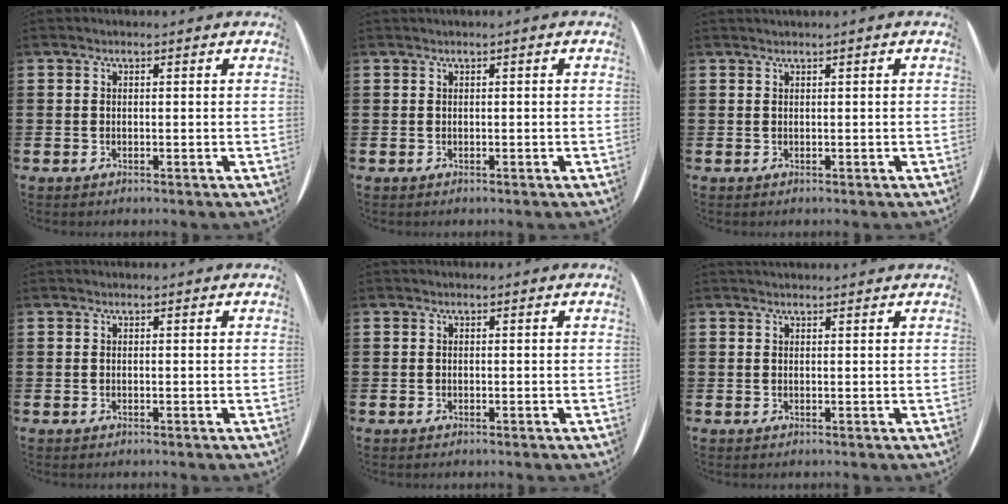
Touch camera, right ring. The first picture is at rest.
{"total": 0.0}
{"total": 0.0}
{"total": 0.0}
{"total": 0.0}
{"total": 0.6, "force": [0.6, -0.1, -0.1], "torque": [0.002, 0.000, 0.012]}